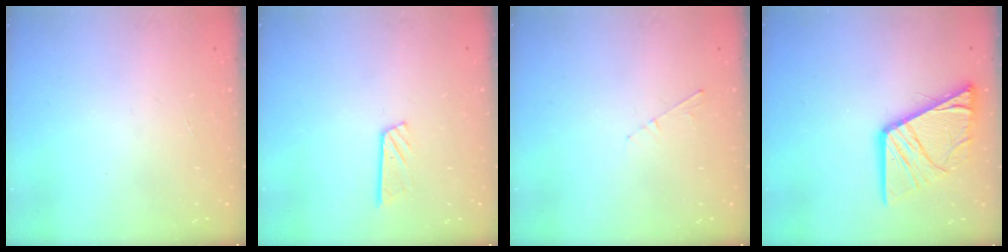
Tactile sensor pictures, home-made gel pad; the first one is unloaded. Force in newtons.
{"total": 4.5, "press": 4.5, "slide": 0.2}
{"total": 2.8, "press": 2.8, "slide": 0.4}
{"total": 15.7, "press": 15.7, "slide": 1.6}